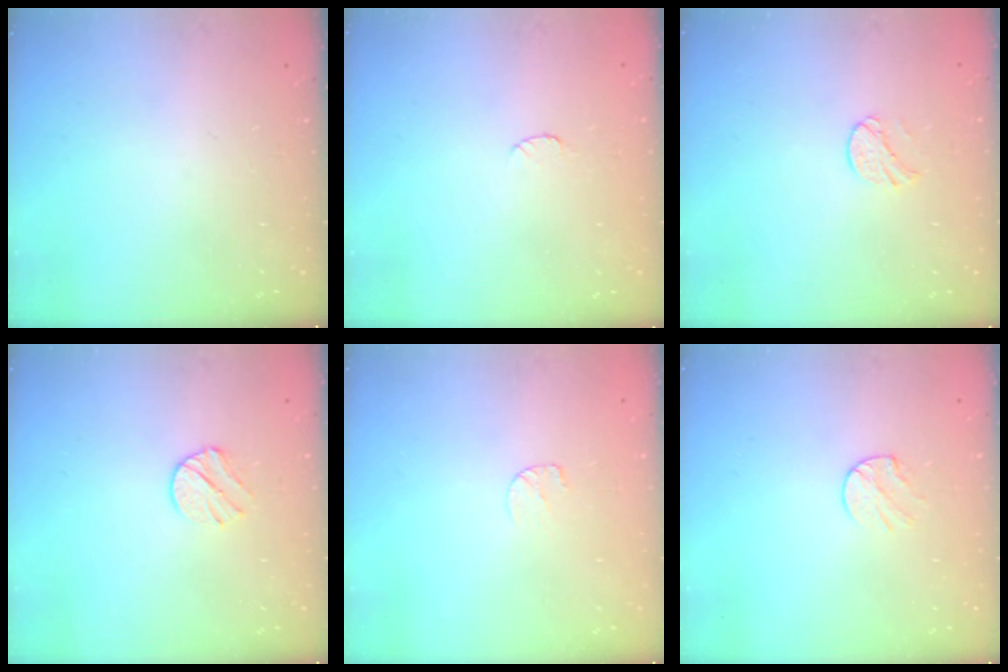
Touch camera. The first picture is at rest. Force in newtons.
{"total": 4.8, "press": 4.7, "slide": 0.6}
{"total": 6.2, "press": 6.2, "slide": 0.6}
{"total": 7.5, "press": 7.5, "slide": 1.1}
{"total": 3.5, "press": 3.5, "slide": 0.3}
{"total": 6.0, "press": 6.0, "slide": 0.6}